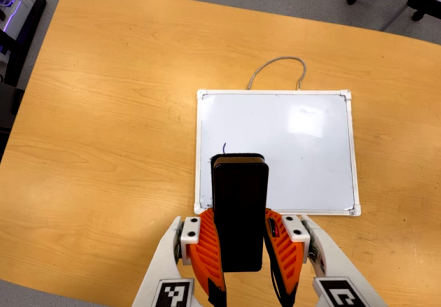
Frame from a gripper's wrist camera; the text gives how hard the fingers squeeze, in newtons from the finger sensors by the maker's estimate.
{"total": 8.5, "left": 7.1, "right": 9.9}